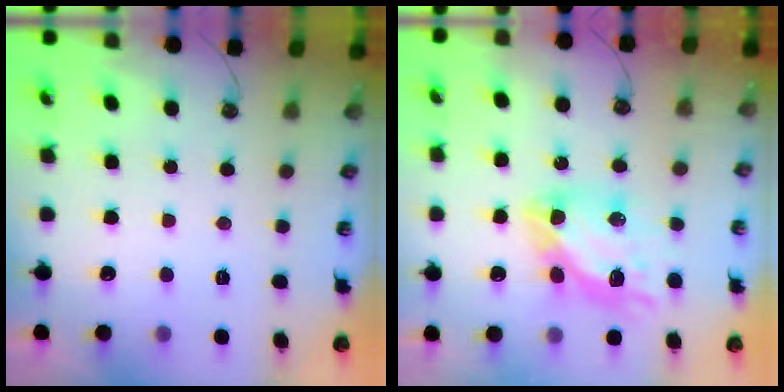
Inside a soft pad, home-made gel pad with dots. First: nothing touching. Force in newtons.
{"total": 12.7, "press": 12.7, "slide": 1.4}